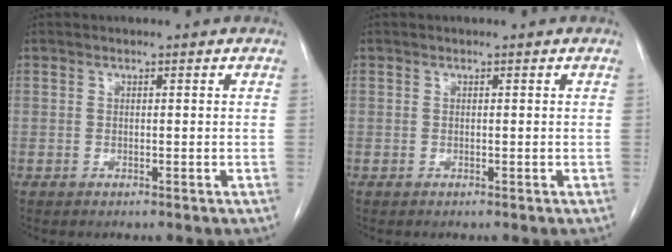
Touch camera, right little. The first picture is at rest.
{"total": 0.0}